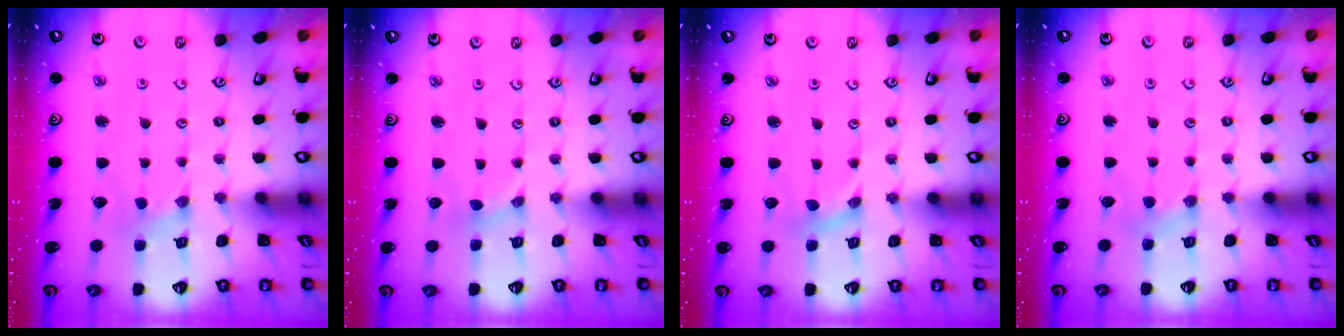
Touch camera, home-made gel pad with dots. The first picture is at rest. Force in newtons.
{"total": 0.0}
{"total": 0.0}
{"total": 3.6, "press": 3.6, "slide": 0.6}